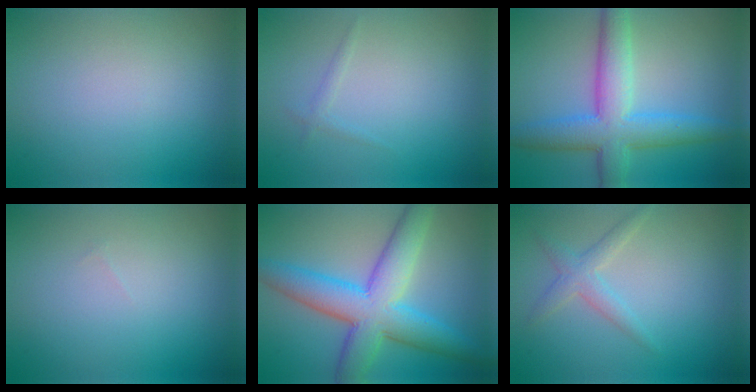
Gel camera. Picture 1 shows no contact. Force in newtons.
{"total": 0.8, "press": 0.8, "slide": 0.1}
{"total": 7.1, "press": 7.1, "slide": 0.1}
{"total": 0.0}
{"total": 8.9, "press": 8.9, "slide": 0.2}
{"total": 2.1, "press": 2.1, "slide": 0.1}